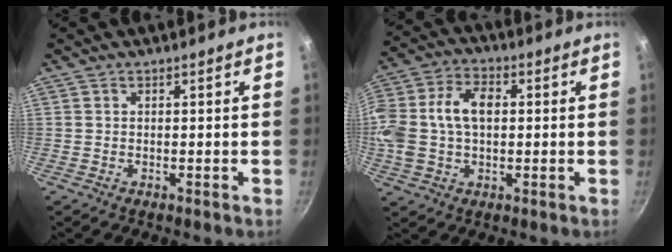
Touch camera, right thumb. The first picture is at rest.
{"total": 16.2, "force": [1.2, 11.0, 11.8], "torque": [-0.237, 0.036, 0.013]}